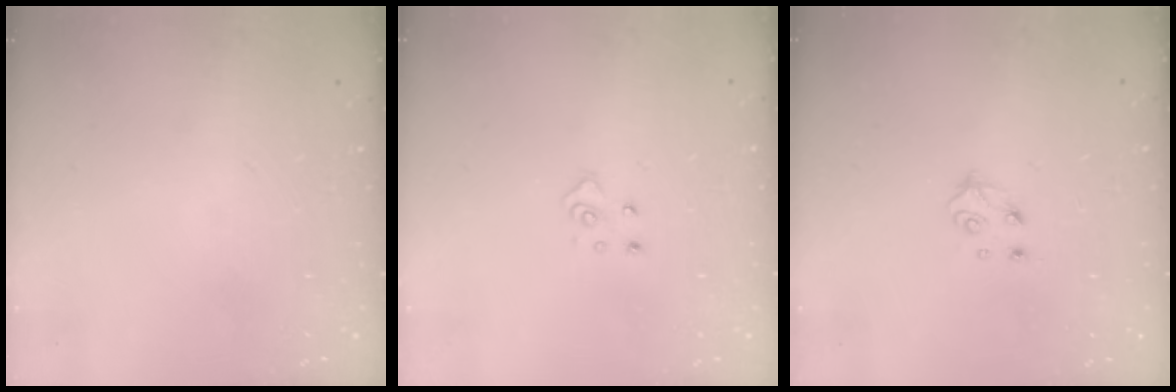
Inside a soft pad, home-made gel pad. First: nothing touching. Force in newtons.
{"total": 4.7, "press": 4.7, "slide": 0.4}
{"total": 5.2, "press": 5.1, "slide": 0.7}